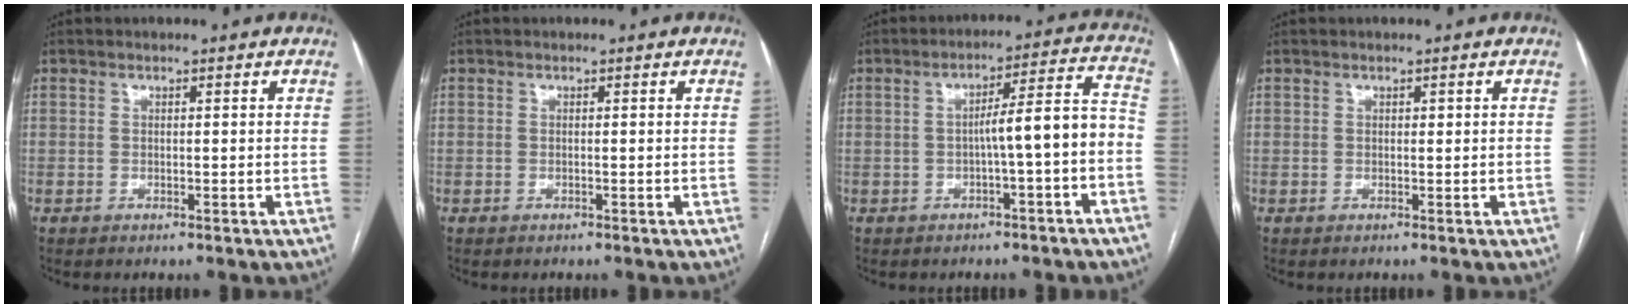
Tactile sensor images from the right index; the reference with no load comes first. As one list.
[{"total": 0.0}, {"total": 7.7, "force": [-2.1, 0.3, 7.4], "torque": [-0.099, 0.032, -0.029]}, {"total": 0.5, "force": [0.2, 0.3, 0.3], "torque": [-0.003, 0.003, 0.001]}]